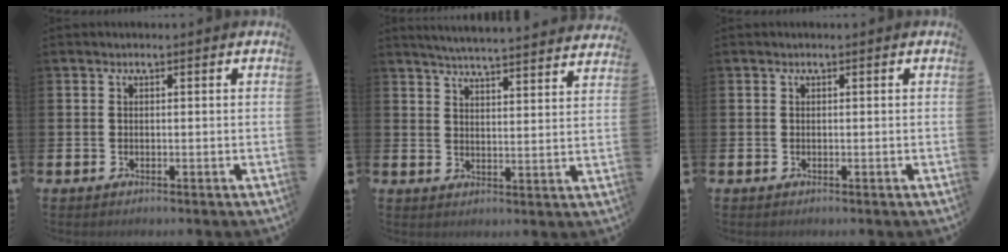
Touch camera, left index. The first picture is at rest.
{"total": 5.5, "force": [5.4, -0.2, 0.9], "torque": [-0.027, -0.039, 0.093]}
{"total": 0.0}